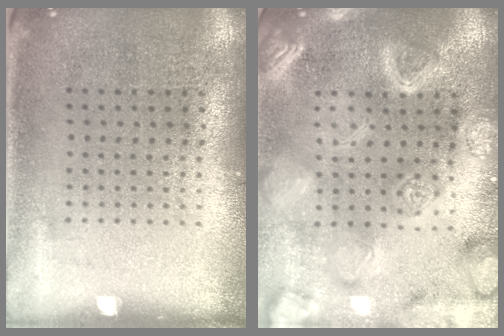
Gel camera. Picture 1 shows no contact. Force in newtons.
{"total": 5.5, "press": 5.4, "slide": 0.6}